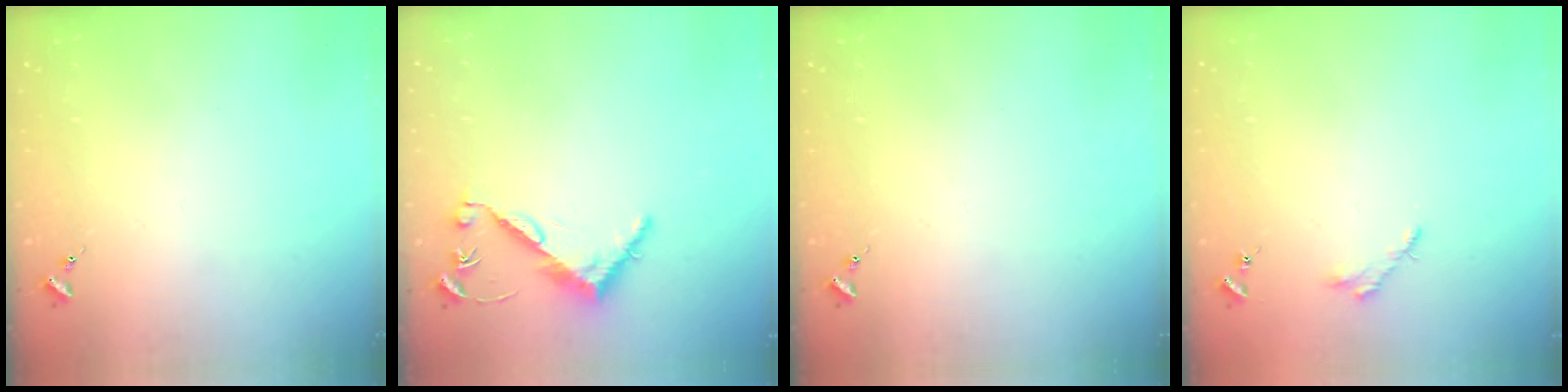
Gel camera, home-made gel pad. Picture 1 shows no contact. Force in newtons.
{"total": 7.7, "press": 7.7, "slide": 0.5}
{"total": 0.0}
{"total": 2.8, "press": 2.8, "slide": 0.3}